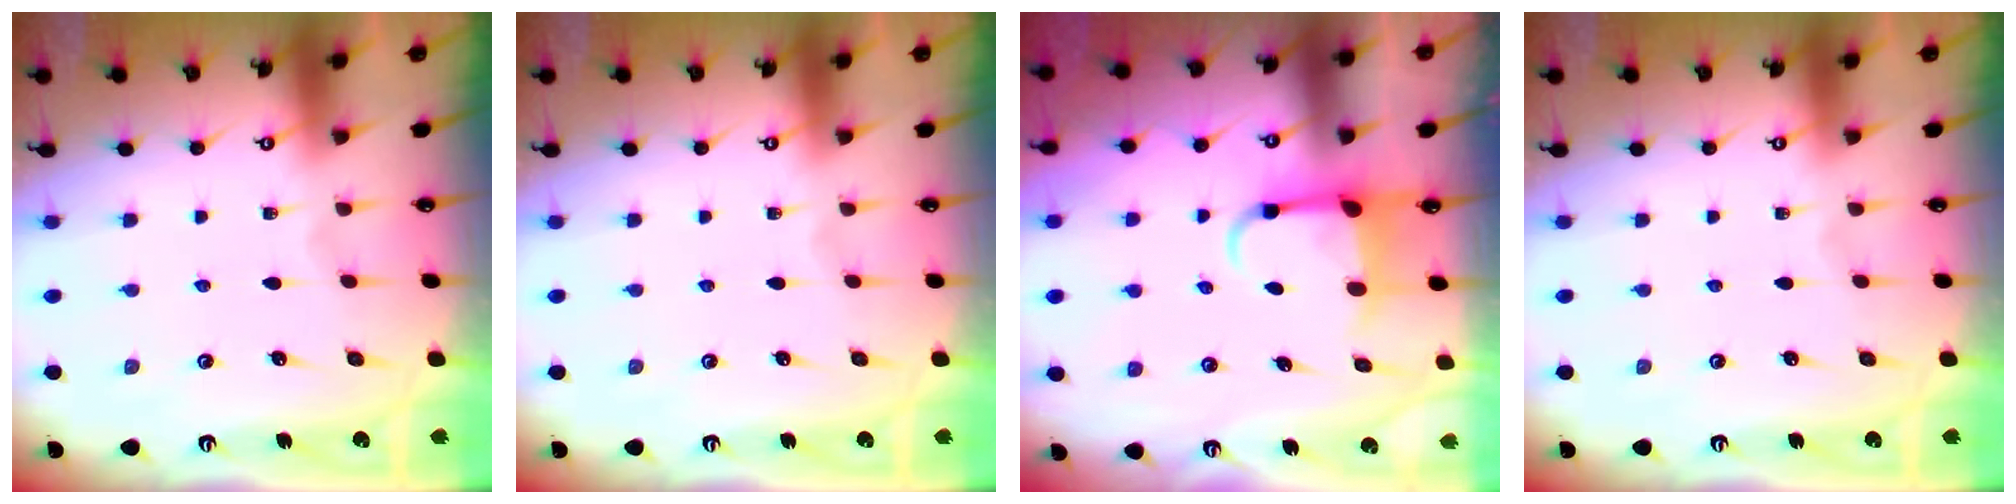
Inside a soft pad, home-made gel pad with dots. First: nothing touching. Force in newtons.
{"total": 0.0}
{"total": 6.5, "press": 6.4, "slide": 1.2}
{"total": 0.0}